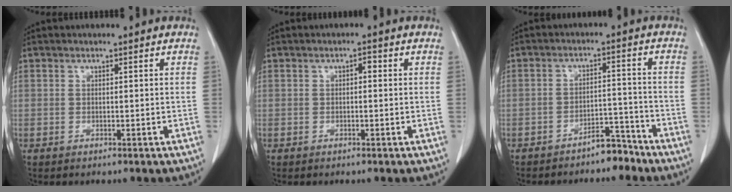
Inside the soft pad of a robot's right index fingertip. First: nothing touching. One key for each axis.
{"total": 1.0, "fx": 0.1, "fy": 0.5, "fz": 0.9, "tx": -0.012, "ty": 0.004, "tz": -0.001}
{"total": 4.6, "fx": -4.1, "fy": 1.3, "fz": 1.5, "tx": -0.016, "ty": 0.007, "tz": -0.066}